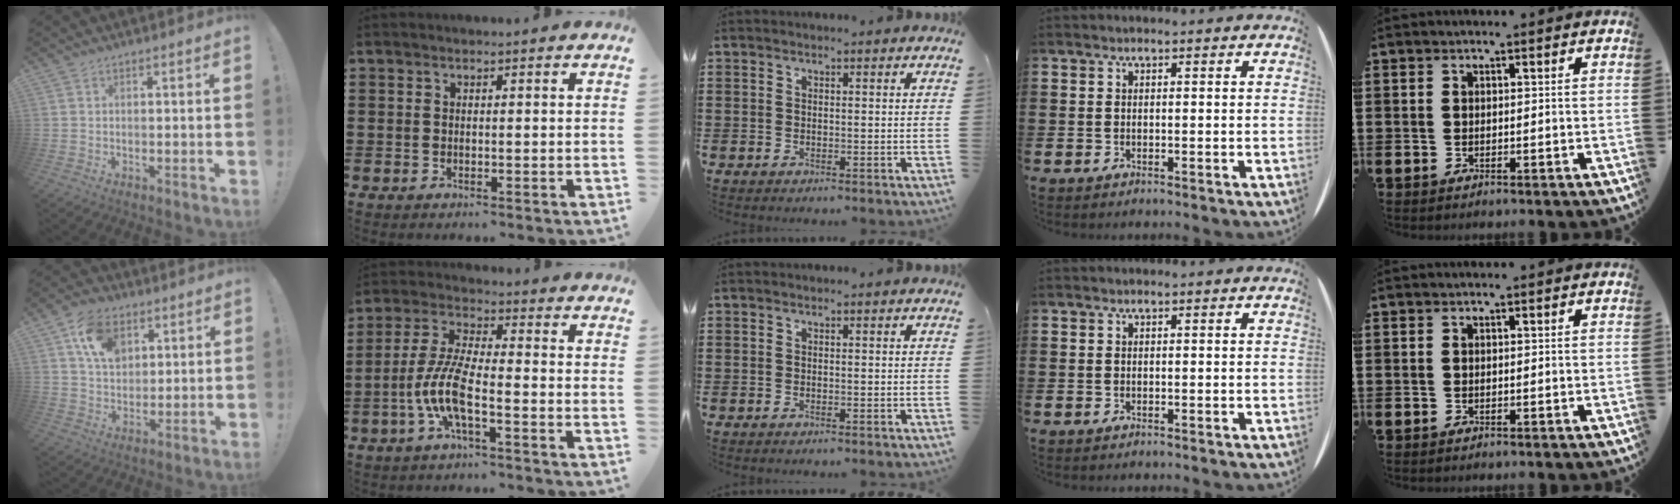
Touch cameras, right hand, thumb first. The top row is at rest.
{"thumb": {"total": 12.9, "force": [6.0, 9.3, 6.7], "torque": [-0.109, -0.013, 0.115]}, "index": {"total": 8.1, "force": [-3.2, 1.9, 7.2], "torque": [-0.176, -0.015, -0.069]}}